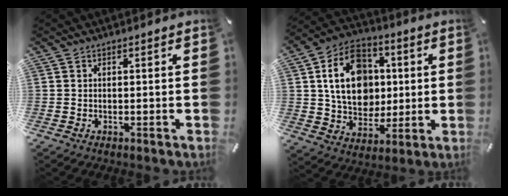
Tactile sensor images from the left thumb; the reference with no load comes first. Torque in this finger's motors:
{"motor_torque": [2.39, 2.62, 1.61, -0.82, 0.17]}